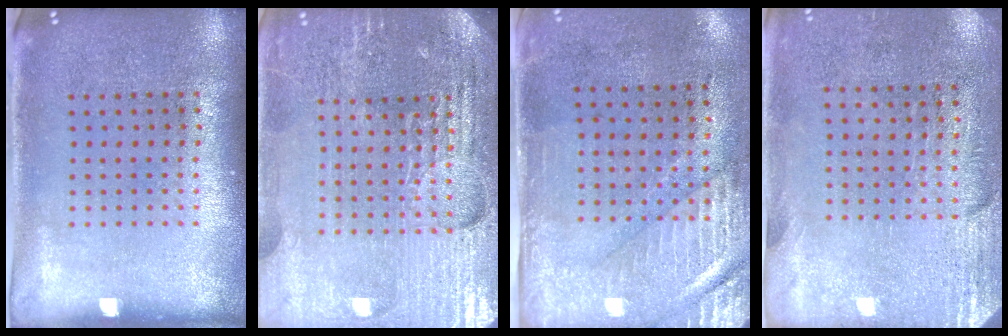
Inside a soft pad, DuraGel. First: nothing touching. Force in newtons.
{"total": 4.8, "press": 4.5, "slide": 1.6}
{"total": 2.9, "press": 2.4, "slide": 1.6}
{"total": 2.8, "press": 2.4, "slide": 1.5}